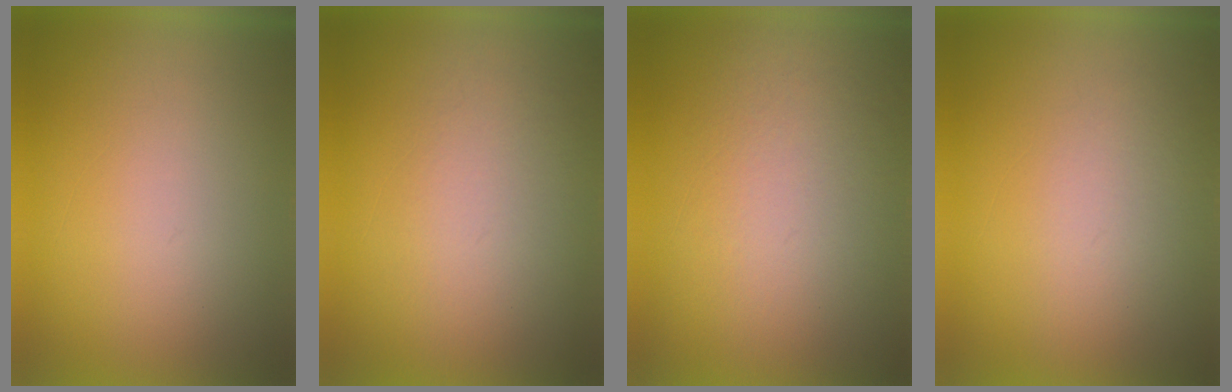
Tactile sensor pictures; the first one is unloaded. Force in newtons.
{"total": 3.5}
{"total": 5.7}
{"total": 3.3}